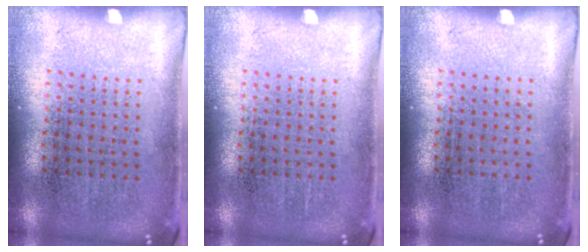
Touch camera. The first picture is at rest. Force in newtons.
{"total": 0.0}
{"total": 0.0}